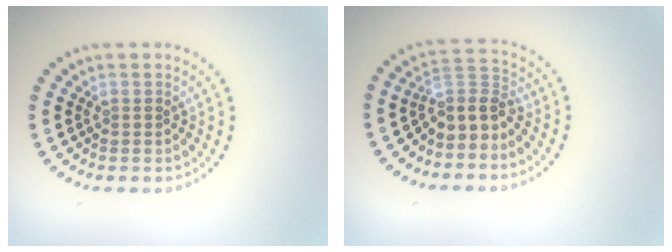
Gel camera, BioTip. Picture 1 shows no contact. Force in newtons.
{"total": 3.4, "press": 2.6, "slide": 2.3}